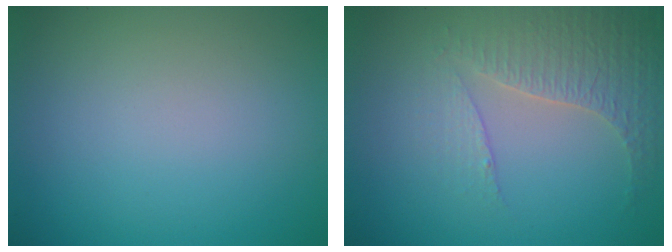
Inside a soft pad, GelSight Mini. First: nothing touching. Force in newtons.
{"total": 3.6, "press": 2.8, "slide": 2.3}